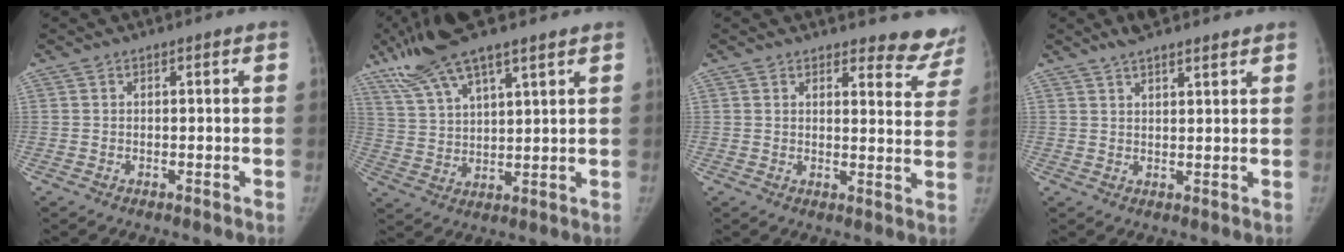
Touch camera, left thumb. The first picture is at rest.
{"total": 14.1, "force": [9.7, 3.5, 9.6], "torque": [-0.179, -0.016, 0.191]}
{"total": 8.9, "force": [8.4, 2.8, 0.9], "torque": [0.035, -0.070, 0.072]}
{"total": 6.5, "force": [5.1, 1.8, 3.6], "torque": [-0.047, -0.007, 0.086]}